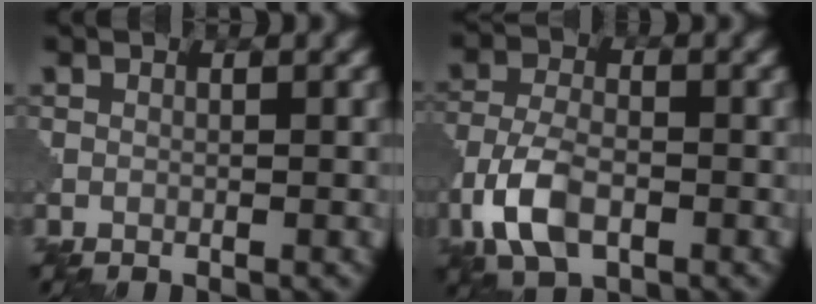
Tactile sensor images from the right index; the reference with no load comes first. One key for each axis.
{"total": 5.8, "fx": -2.7, "fy": 3.0, "fz": 4.1, "tx": -0.088, "ty": -0.002, "tz": -0.061}